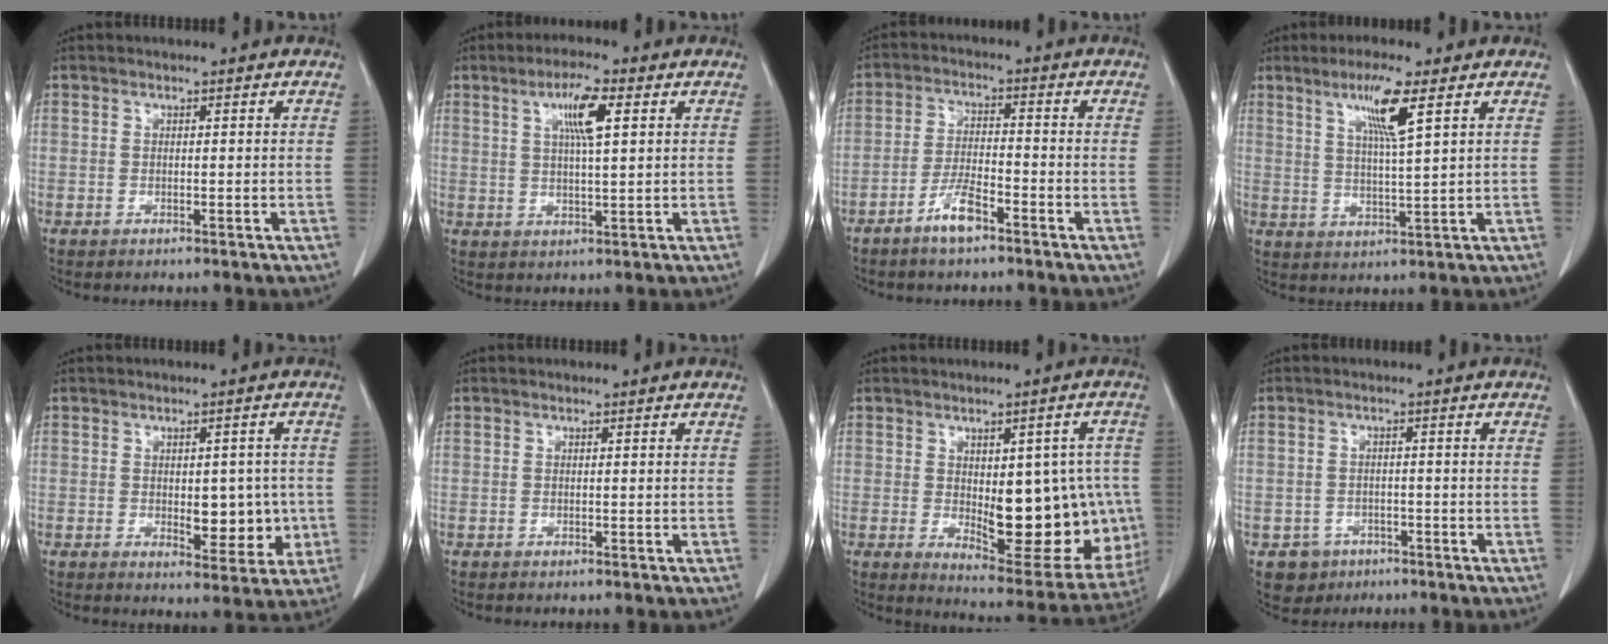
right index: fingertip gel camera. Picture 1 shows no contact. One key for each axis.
{"total": 6.3, "fx": 2.4, "fy": 0.7, "fz": 5.8, "tx": -0.105, "ty": 0.003, "tz": 0.041}
{"total": 5.3, "fx": -3.6, "fy": 1.0, "fz": 3.7, "tx": -0.075, "ty": 0.000, "tz": -0.066}
{"total": 7.1, "fx": 3.5, "fy": -0.4, "fz": 6.2, "tx": -0.114, "ty": -0.004, "tz": 0.065}
{"total": 7.2, "fx": -0.7, "fy": 3.8, "fz": 6.1, "tx": -0.063, "ty": 0.003, "tz": 0.002}
{"total": 0.0}
{"total": 17.7, "fx": -1.2, "fy": 7.1, "fz": 16.2, "tx": -0.183, "ty": 0.007, "tz": 0.013}
{"total": 3.8, "fx": -2.0, "fy": 3.3, "fz": 0.1, "tx": 0.004, "ty": 0.012, "tz": -0.023}